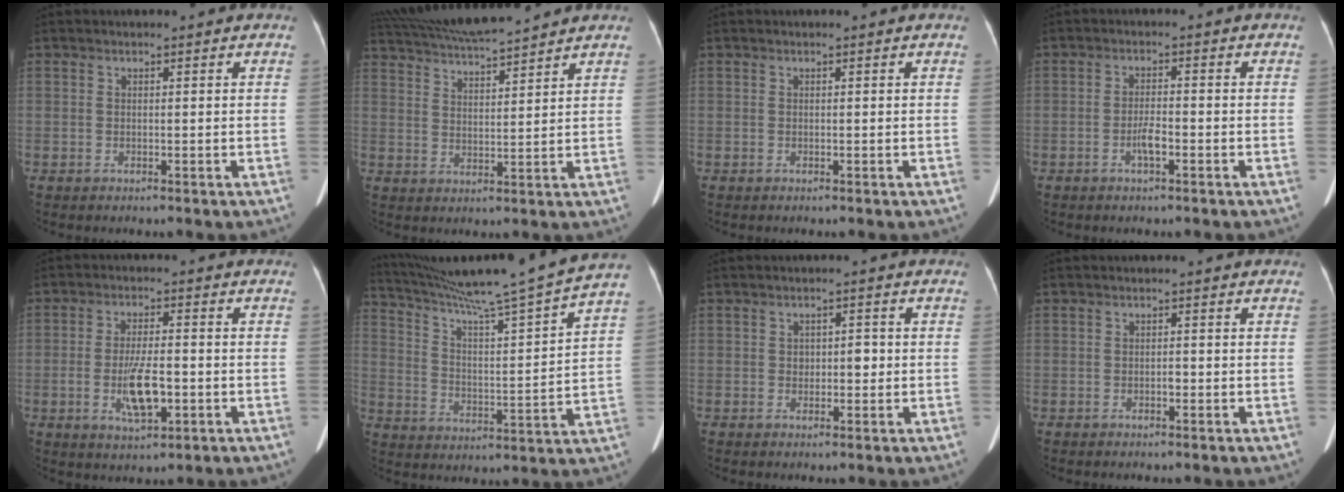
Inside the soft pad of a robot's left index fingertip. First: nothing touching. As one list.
[{"total": 12.7, "force": [11.7, 0.3, 5.1], "torque": [-0.108, 0.020, 0.196]}, {"total": 0.0}, {"total": 2.6, "force": [-1.3, 0.4, 2.2], "torque": [-0.042, 0.000, -0.025]}, {"total": 6.9, "force": [-1.9, 2.0, 6.4], "torque": [-0.122, -0.005, -0.028]}, {"total": 21.4, "force": [18.7, -2.4, 10.2], "torque": [-0.176, -0.035, 0.275]}, {"total": 2.4, "force": [-0.1, 1.5, 1.8], "torque": [-0.025, 0.010, 0.001]}, {"total": 0.7, "force": [-0.4, 0.3, 0.5], "torque": [-0.008, 0.001, -0.007]}]